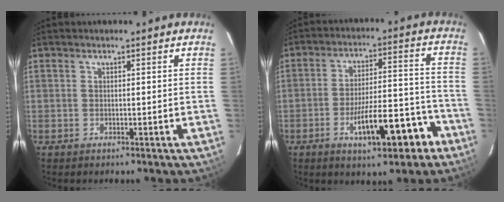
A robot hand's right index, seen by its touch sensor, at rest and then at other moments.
{"total": 12.1, "force": [-6.2, 3.2, 9.8], "torque": [-0.156, 0.021, -0.089]}